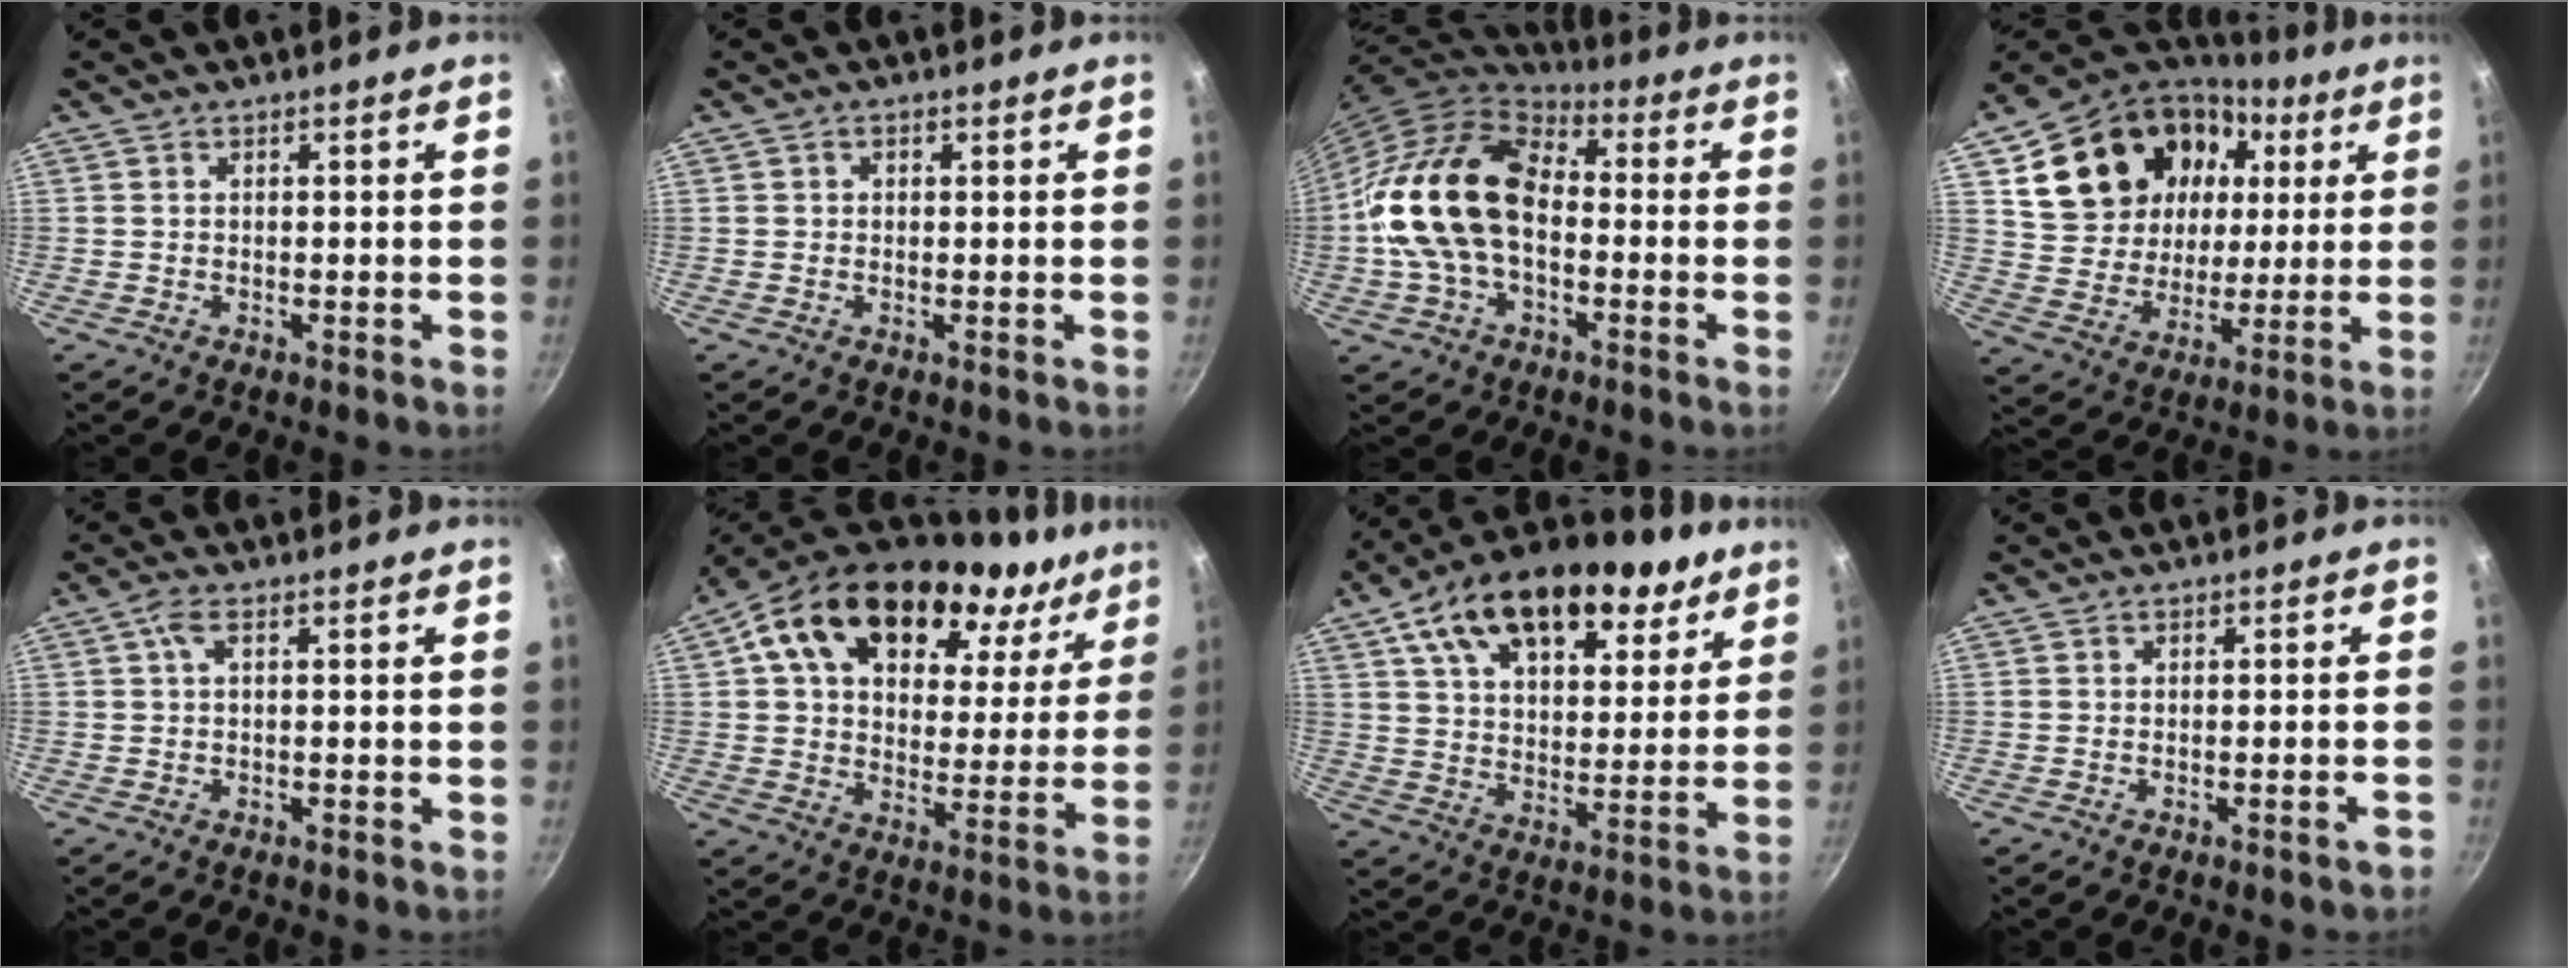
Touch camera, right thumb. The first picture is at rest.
{"total": 1.1, "force": [0.3, 0.9, 0.4], "torque": [-0.003, 0.001, 0.003]}
{"total": 19.1, "force": [-1.3, 12.7, 14.2], "torque": [-0.243, 0.042, -0.037]}
{"total": 23.7, "force": [8.3, 18.0, 12.9], "torque": [-0.223, 0.006, 0.154]}
{"total": 2.3, "force": [0.0, 0.8, 2.1], "torque": [-0.051, 0.007, 0.000]}
{"total": 26.5, "force": [14.6, 15.5, 15.8], "torque": [-0.243, -0.007, 0.239]}
{"total": 22.6, "force": [12.8, 12.3, 14.0], "torque": [-0.209, -0.024, 0.200]}
{"total": 1.9, "force": [-1.4, 0.3, 1.3], "torque": [-0.017, 0.018, -0.012]}